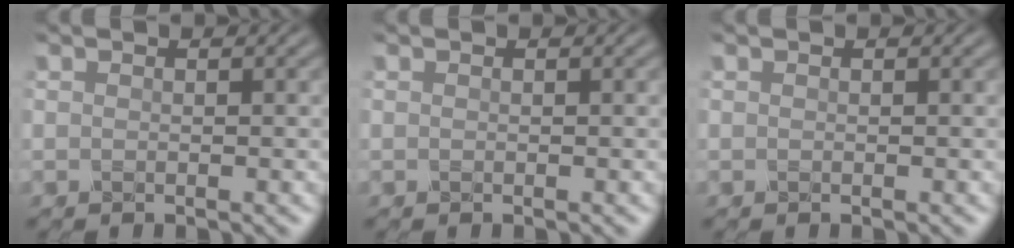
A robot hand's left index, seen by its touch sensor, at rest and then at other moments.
{"total": 0.0}
{"total": 0.0}